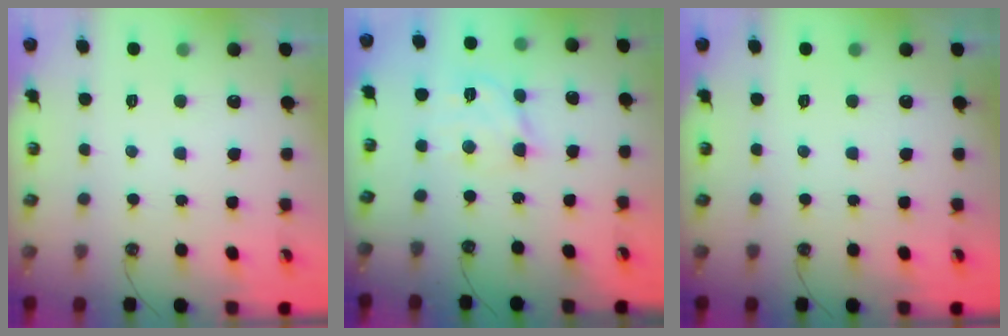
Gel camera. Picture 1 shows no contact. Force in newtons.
{"total": 10.6, "press": 10.5, "slide": 1.3}
{"total": 0.0}